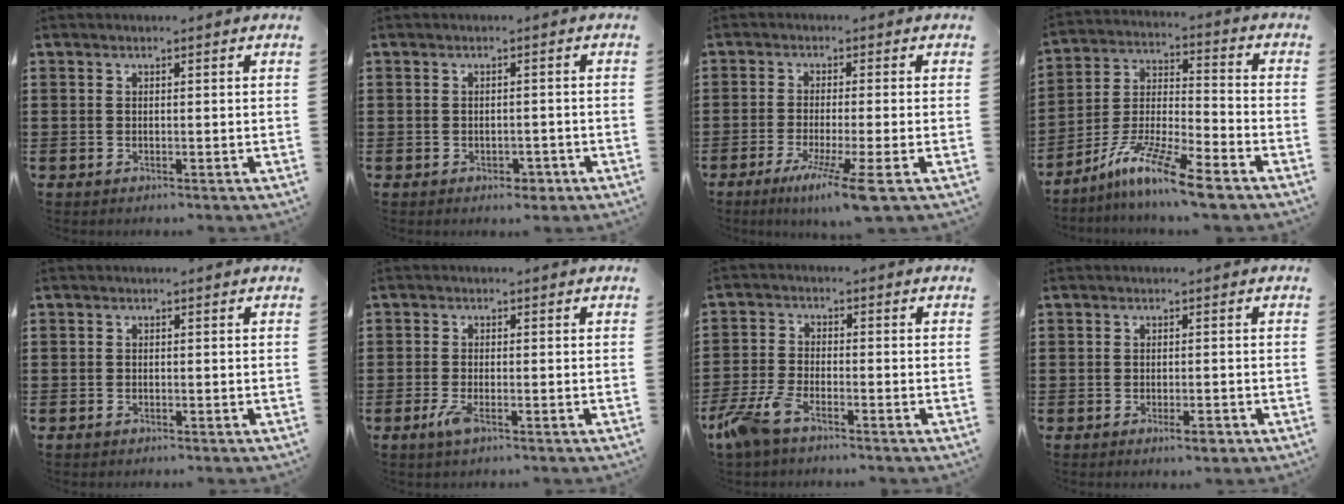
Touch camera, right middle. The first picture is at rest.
{"total": 1.6, "force": [-1.1, 1.0, 0.5], "torque": [-0.012, -0.003, -0.024]}
{"total": 6.8, "force": [-3.7, -0.9, 5.6], "torque": [-0.108, -0.028, -0.069]}
{"total": 10.9, "force": [-8.6, 0.7, 6.6], "torque": [-0.139, 0.000, -0.172]}
{"total": 0.5, "force": [-0.4, 0.2, 0.2], "torque": [-0.004, -0.001, -0.008]}
{"total": 2.5, "force": [-1.0, 0.7, 2.2], "torque": [-0.059, -0.009, -0.025]}
{"total": 5.9, "force": [-4.1, 1.8, 3.7], "torque": [-0.107, -0.010, -0.087]}
{"total": 1.7, "force": [-1.0, 0.4, 1.3], "torque": [-0.022, -0.004, -0.019]}